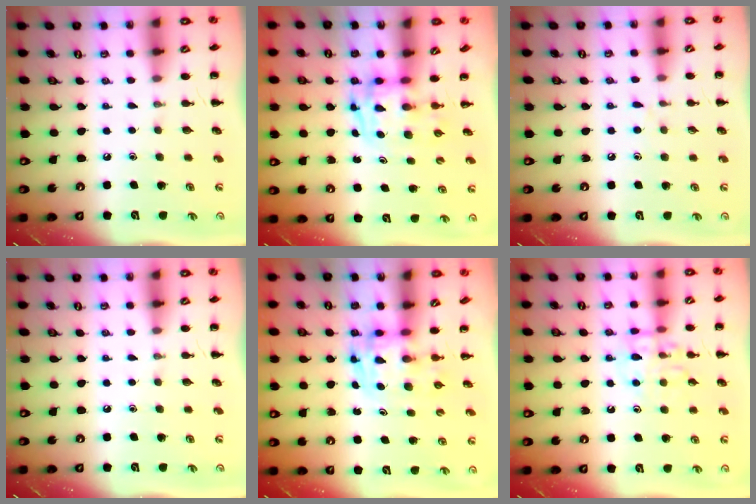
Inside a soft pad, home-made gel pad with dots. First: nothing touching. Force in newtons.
{"total": 3.3, "press": 3.3, "slide": 0.6}
{"total": 5.5, "press": 5.1, "slide": 2.2}
{"total": 0.0}
{"total": 3.6, "press": 3.6, "slide": 0.5}
{"total": 11.5, "press": 11.4, "slide": 0.9}